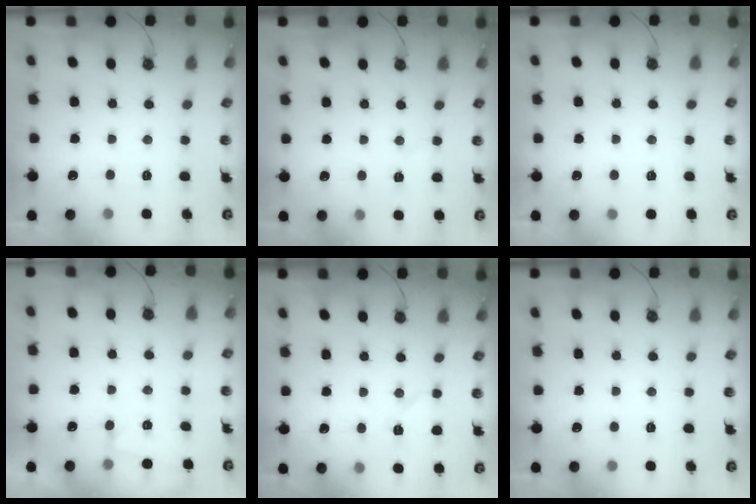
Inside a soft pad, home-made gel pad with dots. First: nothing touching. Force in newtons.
{"total": 5.0, "press": 4.4, "slide": 2.3}
{"total": 2.7, "press": 2.4, "slide": 1.3}
{"total": 2.8, "press": 2.1, "slide": 1.8}
{"total": 7.5, "press": 4.2, "slide": 6.2}
{"total": 0.0}